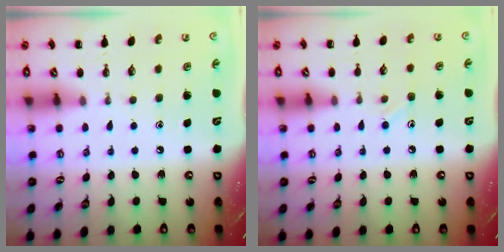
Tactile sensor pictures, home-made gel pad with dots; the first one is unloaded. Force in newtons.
{"total": 6.6, "press": 6.4, "slide": 2.0}